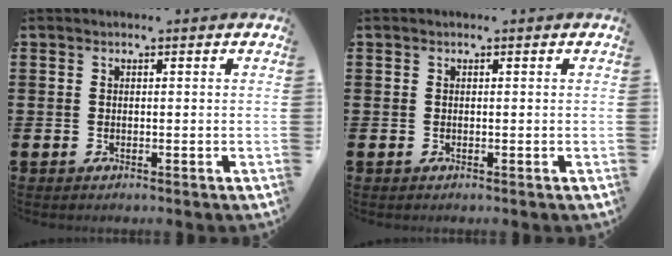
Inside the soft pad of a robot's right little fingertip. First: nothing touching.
{"total": 0.0}